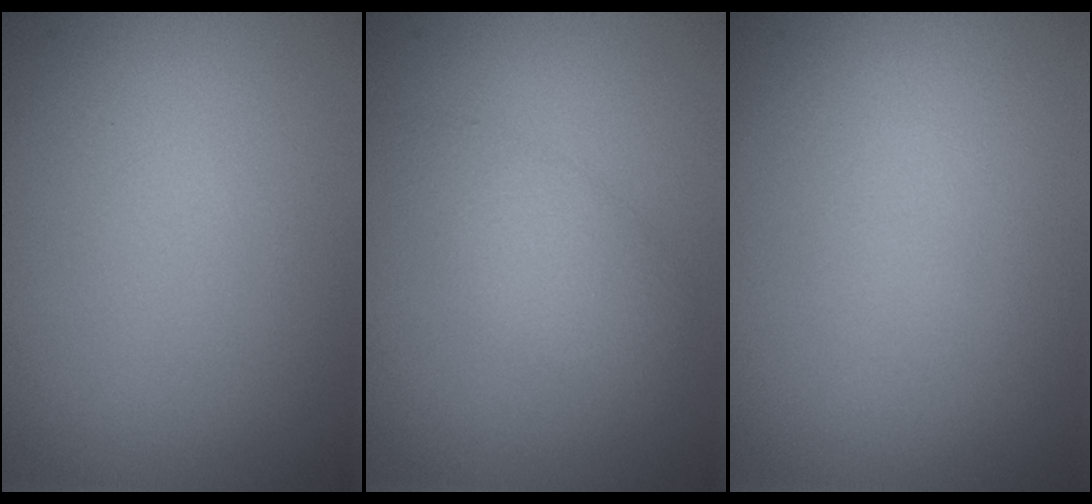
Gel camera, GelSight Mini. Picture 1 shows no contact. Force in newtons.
{"total": 2.4, "press": 2.4, "slide": 0.1}
{"total": 0.0}